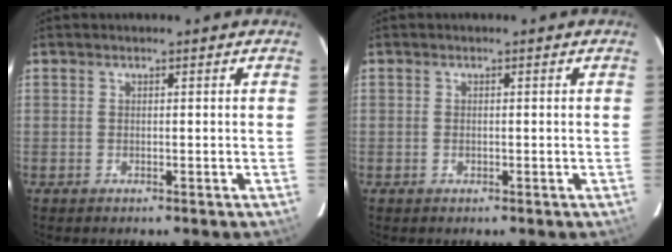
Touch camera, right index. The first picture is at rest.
{"total": 0.7, "force": [-0.2, 0.6, 0.4], "torque": [-0.005, -0.001, -0.003]}